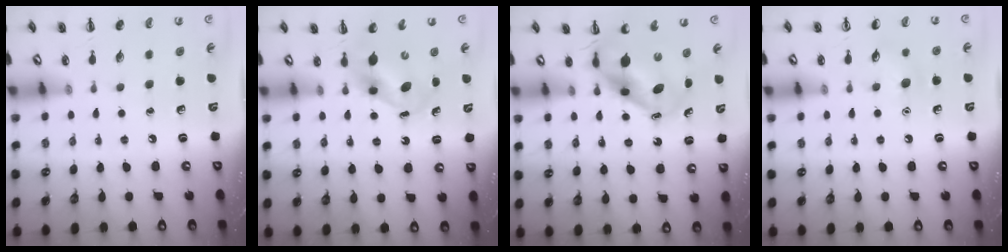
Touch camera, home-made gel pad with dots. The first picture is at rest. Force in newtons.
{"total": 5.5, "press": 5.4, "slide": 0.9}
{"total": 6.4, "press": 6.2, "slide": 1.6}
{"total": 5.4, "press": 5.2, "slide": 1.4}